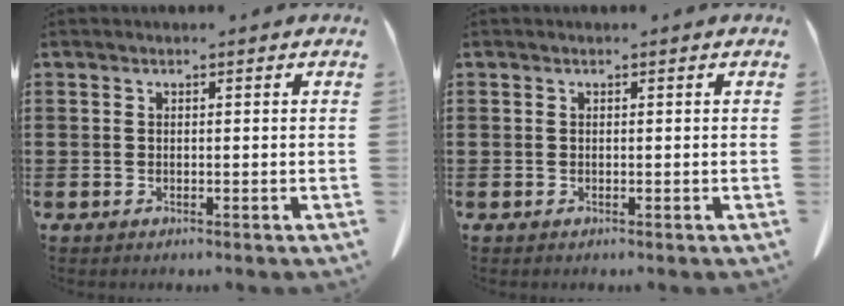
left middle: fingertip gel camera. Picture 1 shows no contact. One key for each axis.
{"total": 0.0}